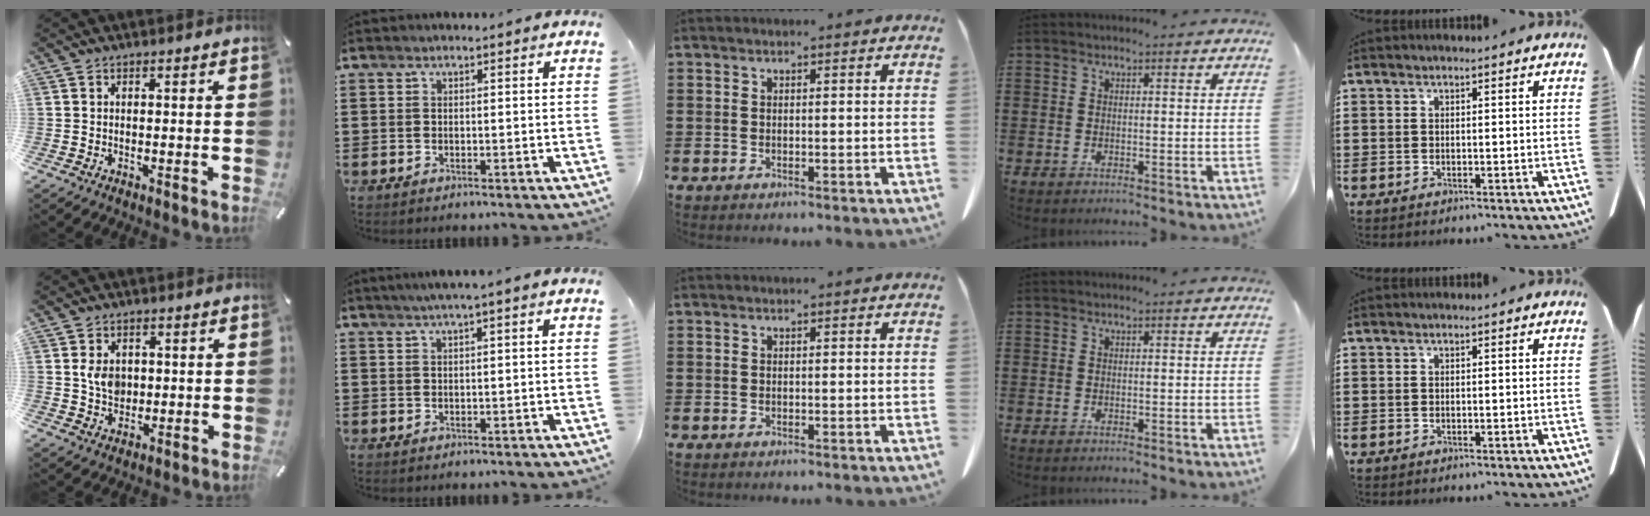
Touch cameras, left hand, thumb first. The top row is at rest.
{"thumb": {"total": 5.1, "force": [0.7, 4.2, 2.8], "torque": [-0.050, 0.000, 0.009]}, "index": {"total": 1.4, "force": [0.5, -0.1, 1.3], "torque": [-0.023, -0.002, 0.008]}}